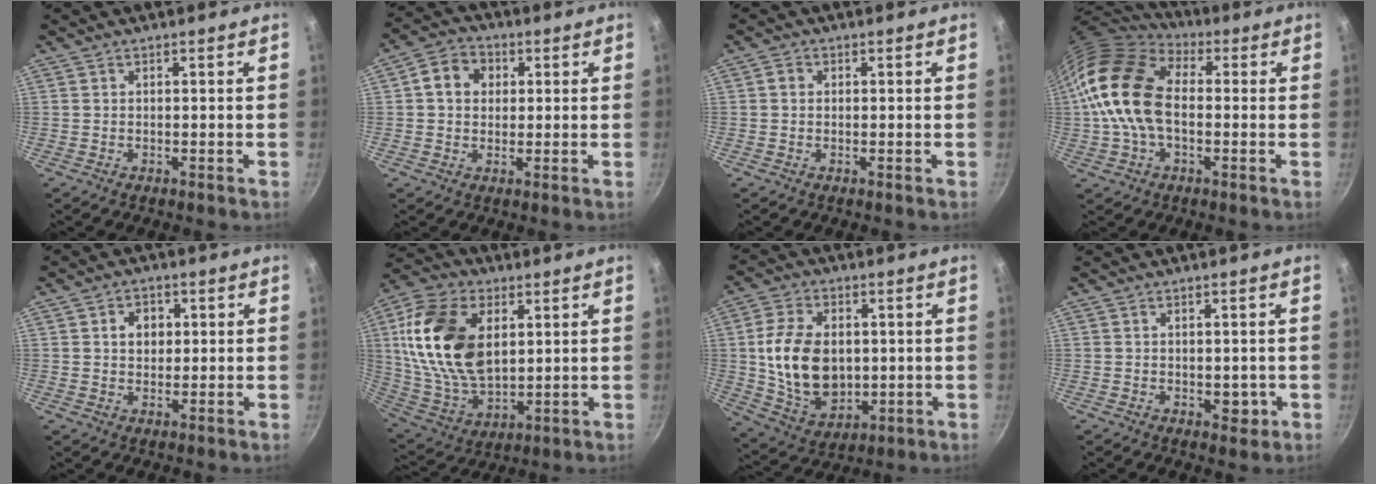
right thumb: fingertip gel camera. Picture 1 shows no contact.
{"total": 7.2, "force": [1.6, 5.9, 3.7], "torque": [-0.037, 0.010, 0.013]}
{"total": 1.6, "force": [0.2, 1.3, 0.8], "torque": [-0.011, 0.006, 0.001]}
{"total": 17.5, "force": [0.2, 11.4, 13.2], "torque": [-0.236, 0.027, -0.011]}
{"total": 4.5, "force": [1.0, 3.7, 2.4], "torque": [-0.017, 0.003, 0.013]}
{"total": 21.7, "force": [4.9, 13.6, 16.2], "torque": [-0.296, -0.012, 0.101]}
{"total": 15.0, "force": [0.9, 10.4, 10.8], "torque": [-0.170, -0.012, 0.031]}
{"total": 3.0, "force": [-0.5, 2.0, 2.2], "torque": [-0.012, -0.001, -0.004]}